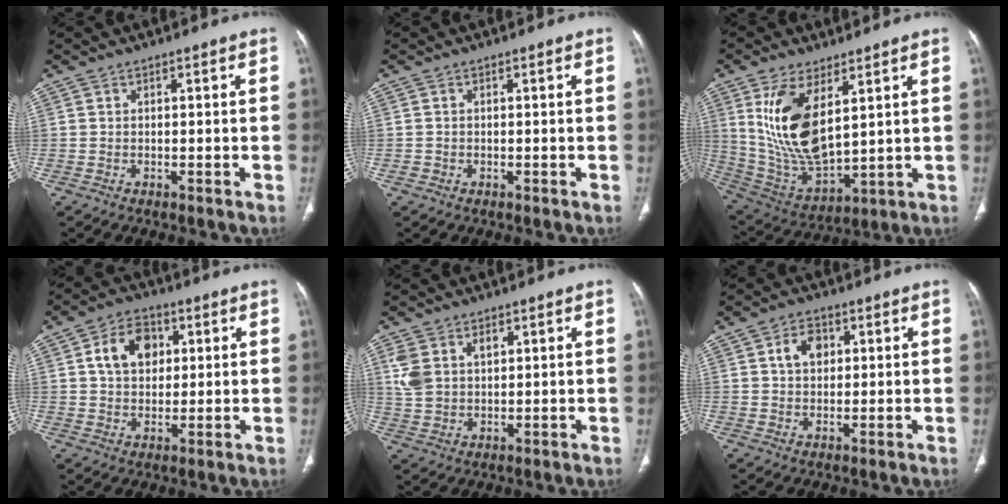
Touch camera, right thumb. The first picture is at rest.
{"total": 0.8, "force": [-0.2, 0.7, 0.2], "torque": [-0.003, 0.002, -0.004]}
{"total": 16.3, "force": [5.7, 7.6, 13.2], "torque": [-0.249, -0.027, 0.133]}
{"total": 9.4, "force": [2.6, 6.9, 5.9], "torque": [-0.074, 0.002, 0.041]}
{"total": 7.2, "force": [2.7, 4.9, 4.6], "torque": [-0.086, 0.000, 0.062]}
{"total": 5.1, "force": [1.5, 3.7, 3.2], "torque": [-0.041, 0.003, 0.024]}